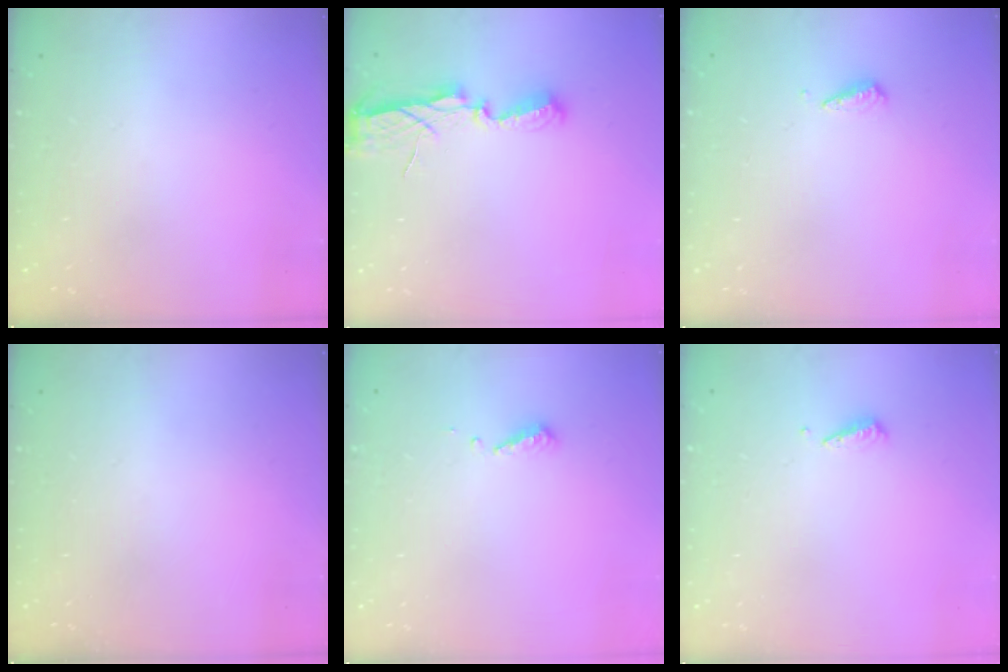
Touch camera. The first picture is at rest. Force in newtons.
{"total": 7.1, "press": 7.1, "slide": 0.5}
{"total": 3.0, "press": 3.0, "slide": 0.2}
{"total": 0.0}
{"total": 4.2, "press": 4.2, "slide": 0.3}
{"total": 2.9, "press": 2.9, "slide": 0.4}